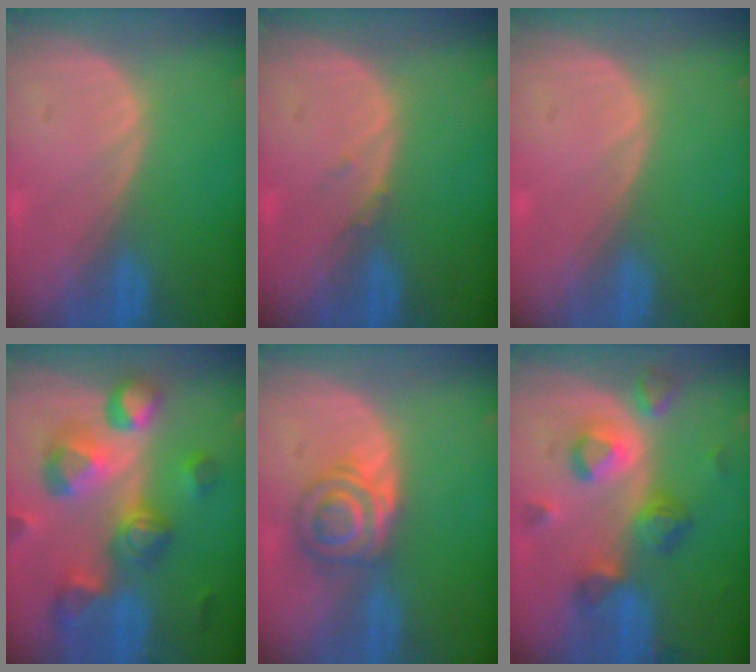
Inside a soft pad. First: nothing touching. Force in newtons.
{"total": 0.8, "press": 0.8, "slide": 0.1}
{"total": 0.0}
{"total": 11.2, "press": 10.0, "slide": 5.0}
{"total": 6.0, "press": 5.6, "slide": 2.2}
{"total": 7.9, "press": 7.7, "slide": 2.0}